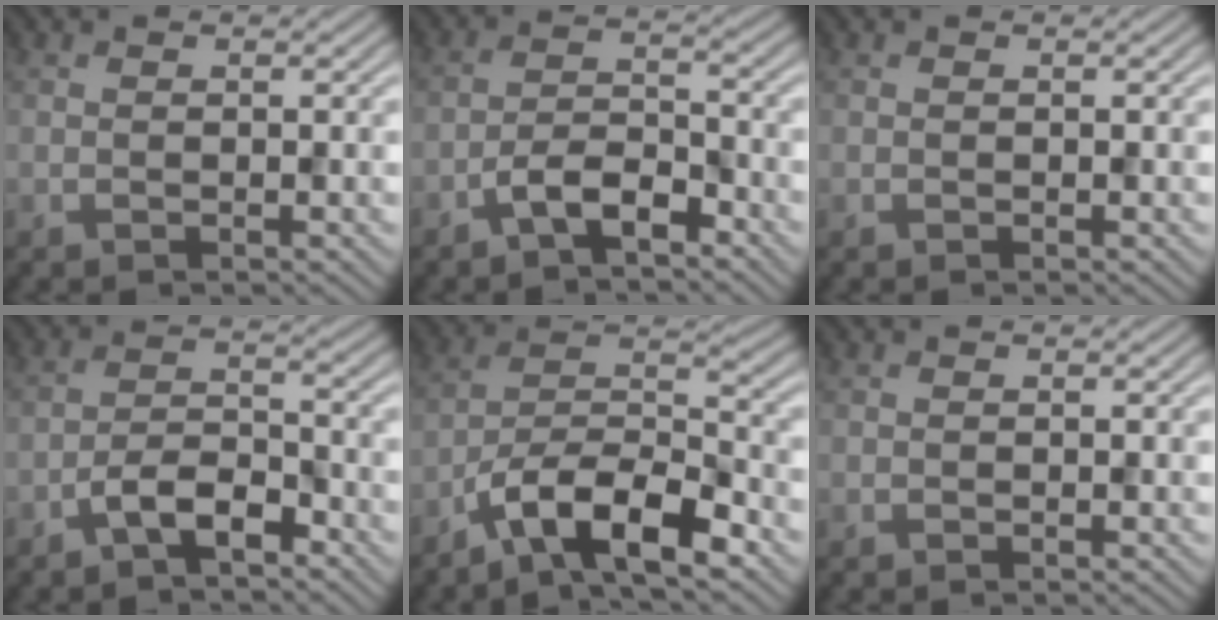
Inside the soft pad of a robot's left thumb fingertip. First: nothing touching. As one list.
[{"total": 4.6, "force": [-3.1, 1.7, 3.0], "torque": [-0.053, 0.008, -0.068]}, {"total": 0.0}, {"total": 4.7, "force": [-3.2, 1.7, 3.0], "torque": [-0.054, 0.008, -0.069]}, {"total": 11.0, "force": [-7.2, 3.4, 7.5], "torque": [-0.125, 0.007, -0.149]}, {"total": 0.0}]